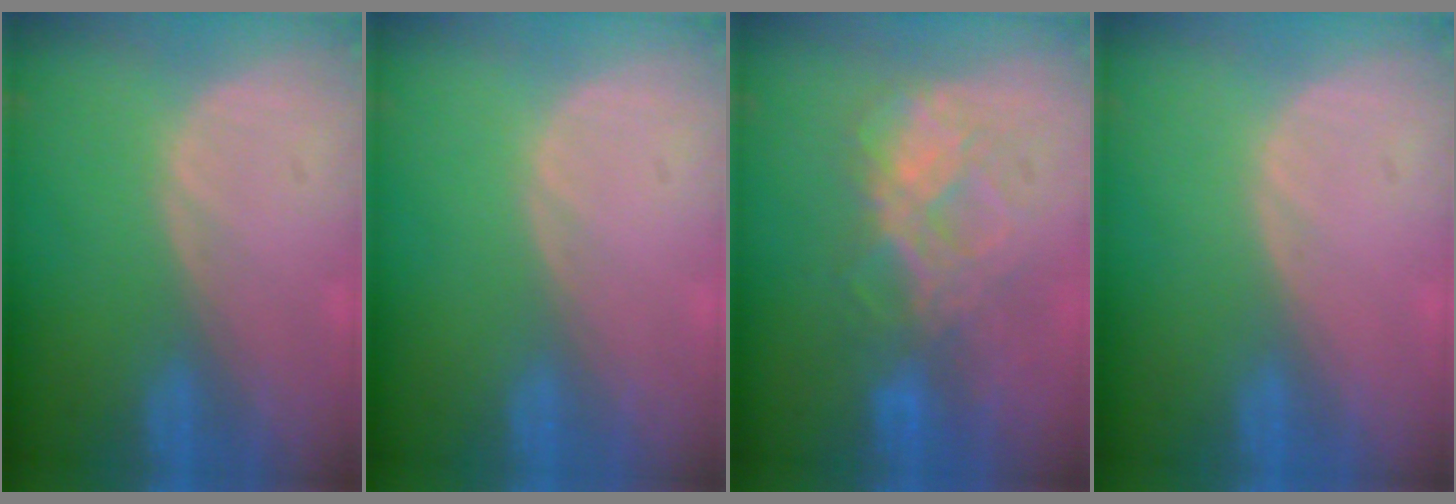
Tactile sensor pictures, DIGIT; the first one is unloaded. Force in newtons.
{"total": 0.0}
{"total": 7.8, "press": 7.3, "slide": 2.8}
{"total": 0.0}